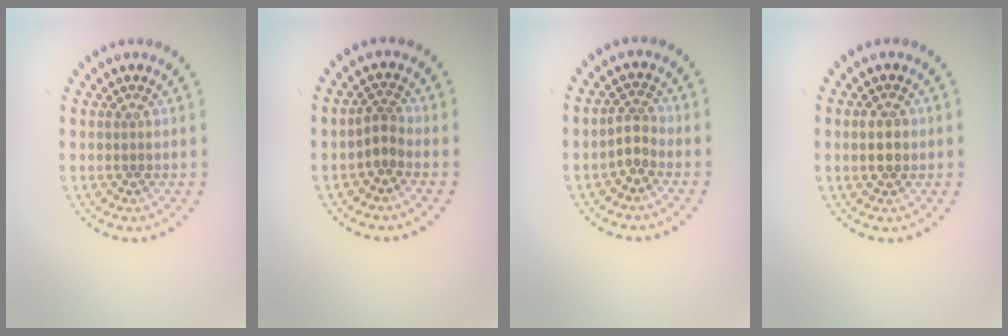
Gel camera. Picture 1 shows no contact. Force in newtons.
{"total": 1.9, "press": 1.3, "slide": 1.3}
{"total": 1.7, "press": 1.2, "slide": 1.1}
{"total": 2.4, "press": 2.4, "slide": 0.1}